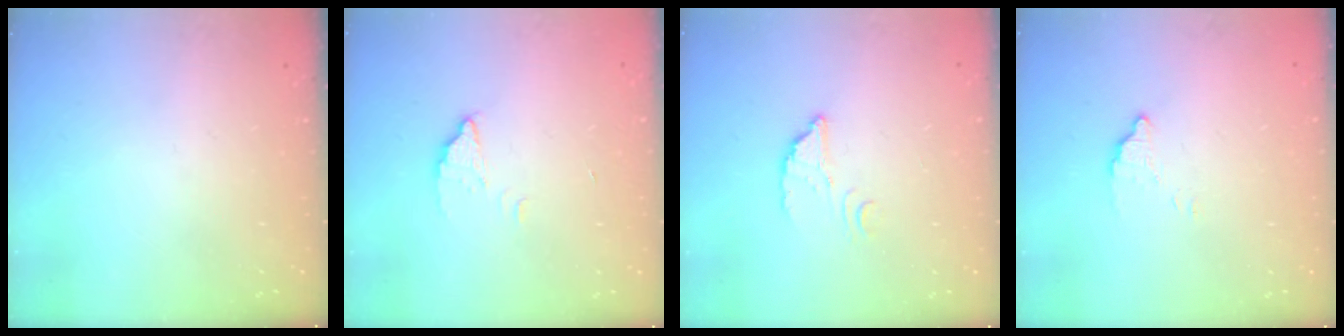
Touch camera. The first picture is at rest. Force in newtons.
{"total": 2.6, "press": 2.6, "slide": 0.2}
{"total": 3.4, "press": 3.4, "slide": 0.2}
{"total": 2.9, "press": 2.9, "slide": 0.1}